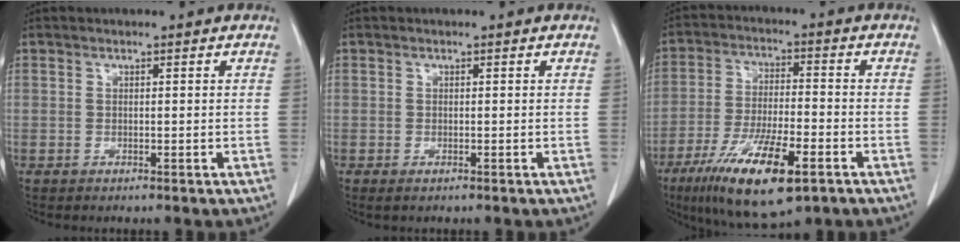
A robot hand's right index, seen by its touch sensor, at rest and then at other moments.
{"total": 0.7, "force": [-0.4, 0.3, 0.5], "torque": [-0.009, -0.002, -0.005]}
{"total": 15.0, "force": [-8.1, 3.4, 12.2], "torque": [-0.231, -0.027, -0.136]}